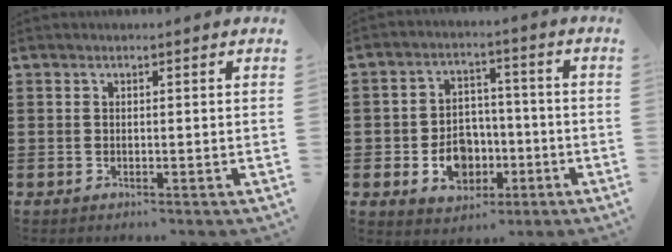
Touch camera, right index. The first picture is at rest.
{"total": 7.6, "force": [-2.0, 6.1, 4.0], "torque": [-0.068, 0.013, -0.034]}